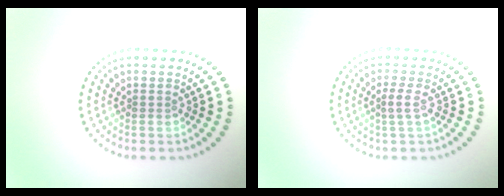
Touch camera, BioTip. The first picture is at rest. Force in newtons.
{"total": 1.0, "press": 0.8, "slide": 0.6}